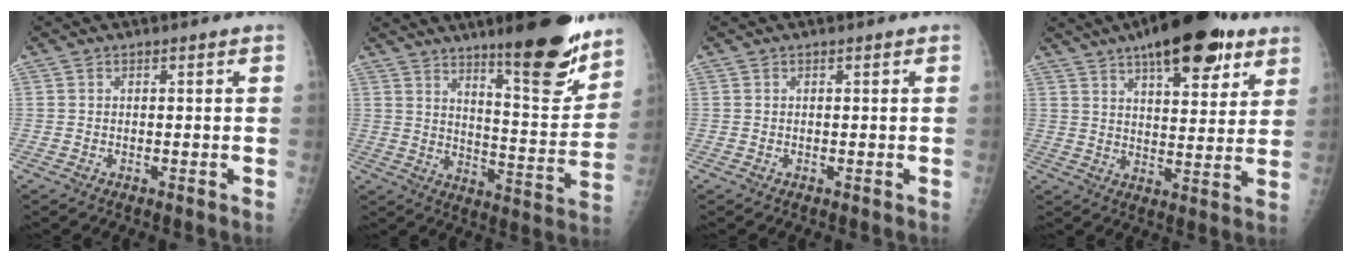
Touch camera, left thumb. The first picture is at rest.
{"total": 17.1, "force": [12.1, 3.2, 11.6], "torque": [-0.130, -0.089, 0.188]}
{"total": 0.0}
{"total": 18.2, "force": [11.2, 6.7, 12.6], "torque": [-0.157, -0.034, 0.167]}